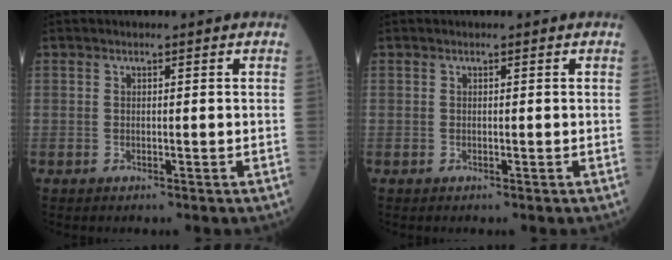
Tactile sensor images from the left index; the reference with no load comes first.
{"total": 0.0}